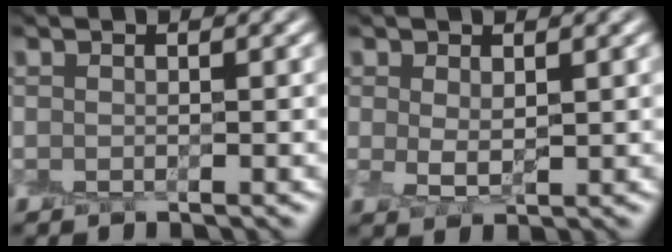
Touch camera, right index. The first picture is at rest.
{"total": 2.0, "force": [0.4, 1.2, 1.5], "torque": [-0.030, 0.005, 0.011]}